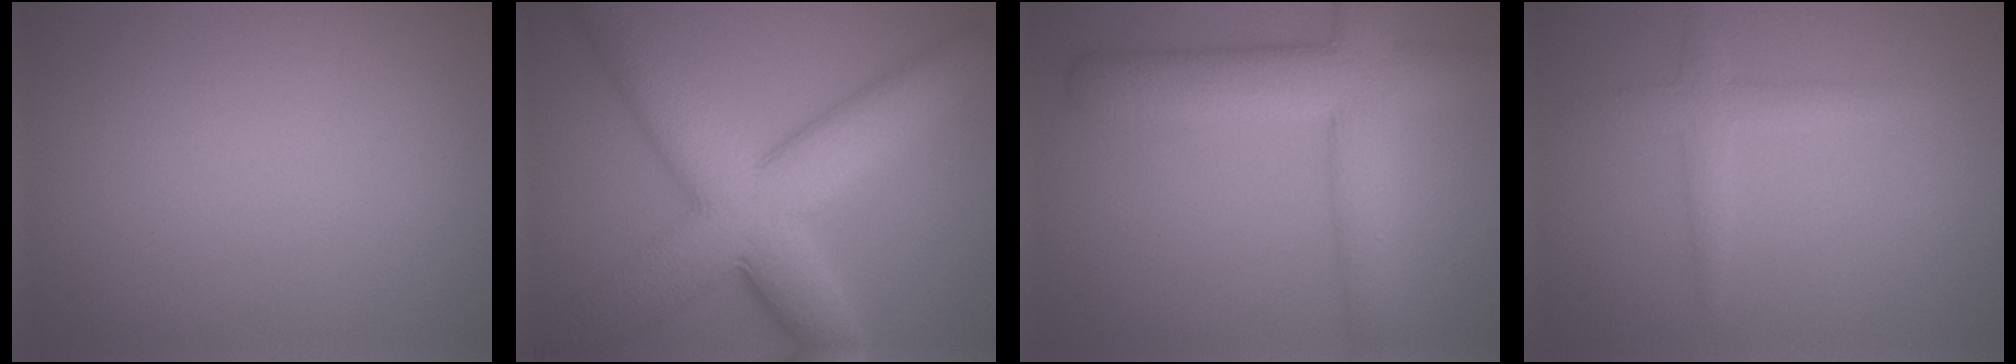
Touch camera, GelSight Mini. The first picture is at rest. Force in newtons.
{"total": 11.6, "press": 11.6, "slide": 0.3}
{"total": 7.1, "press": 7.1, "slide": 0.4}
{"total": 2.1, "press": 2.1, "slide": 0.0}